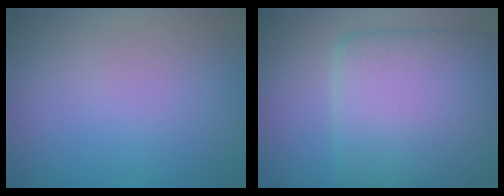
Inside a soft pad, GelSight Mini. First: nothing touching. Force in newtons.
{"total": 10.2, "press": 10.2, "slide": 0.3}